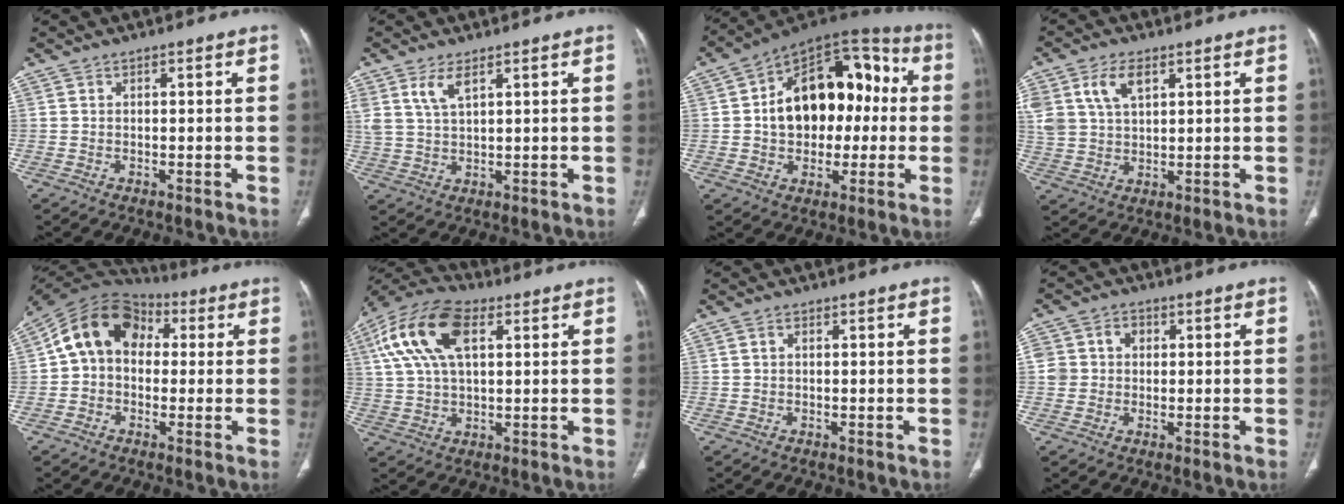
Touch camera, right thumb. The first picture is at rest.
{"total": 4.6, "force": [2.6, 1.7, 3.3], "torque": [-0.072, -0.009, 0.060]}
{"total": 21.4, "force": [0.9, 14.1, 16.1], "torque": [-0.206, 0.043, 0.012]}
{"total": 9.1, "force": [4.1, 5.4, 6.1], "torque": [-0.120, -0.005, 0.084]}
{"total": 13.6, "force": [2.1, 10.3, 8.6], "torque": [-0.127, 0.042, 0.022]}
{"total": 15.8, "force": [5.5, 8.1, 12.4], "torque": [-0.249, 0.019, 0.097]}
{"total": 0.7, "force": [0.2, 0.5, 0.5], "torque": [-0.009, 0.004, 0.003]}
{"total": 5.9, "force": [0.7, 5.4, 2.3], "torque": [-0.025, 0.017, 0.012]}